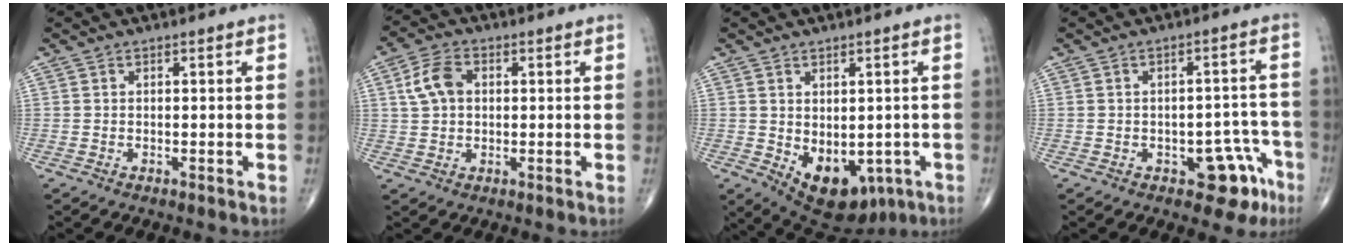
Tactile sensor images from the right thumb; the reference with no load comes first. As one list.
[{"total": 6.4, "force": [1.3, 4.5, 4.4], "torque": [-0.083, 0.012, 0.021]}, {"total": 12.1, "force": [-3.4, 7.7, 8.6], "torque": [-0.093, -0.002, -0.025]}, {"total": 8.2, "force": [-4.1, 4.4, 5.5], "torque": [-0.029, 0.034, -0.046]}]